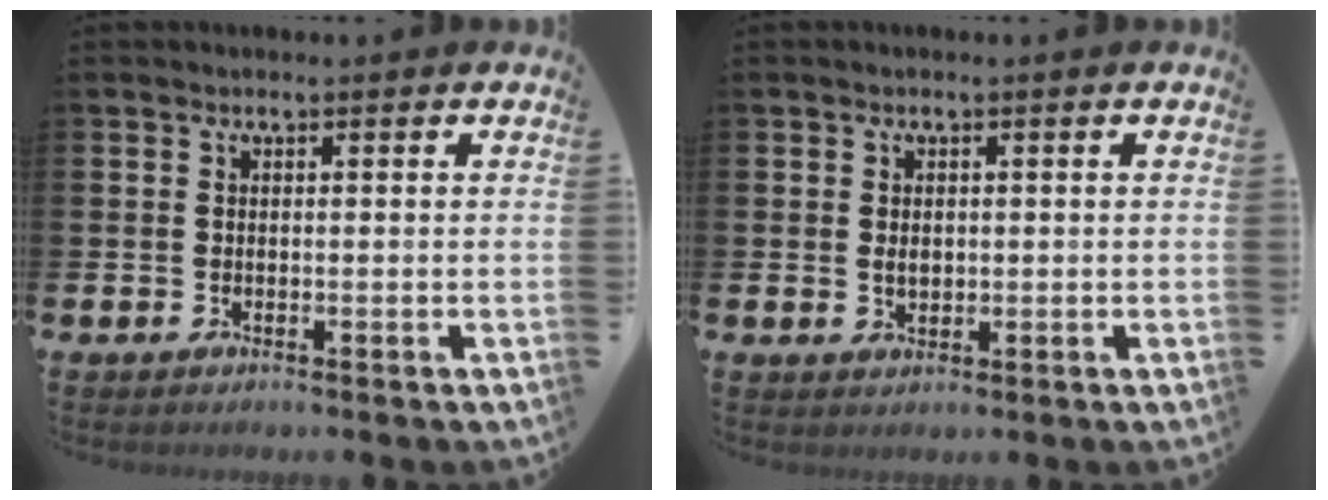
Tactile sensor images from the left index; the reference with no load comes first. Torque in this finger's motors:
{"motor_torque": [0.22, 0.12, 0.03, 0.03]}